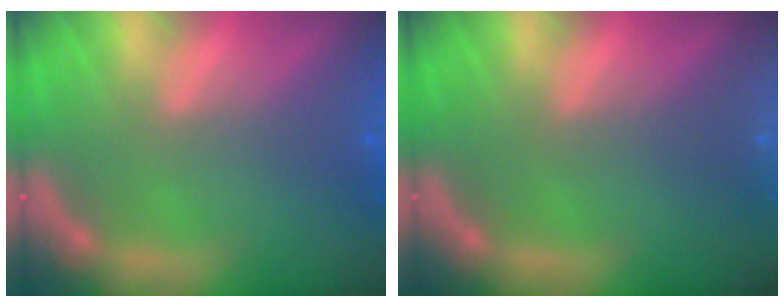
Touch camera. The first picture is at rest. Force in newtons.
{"total": 5.5}